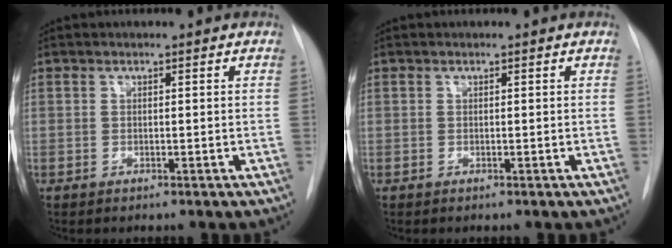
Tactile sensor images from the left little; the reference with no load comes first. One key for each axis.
{"total": 0.0}